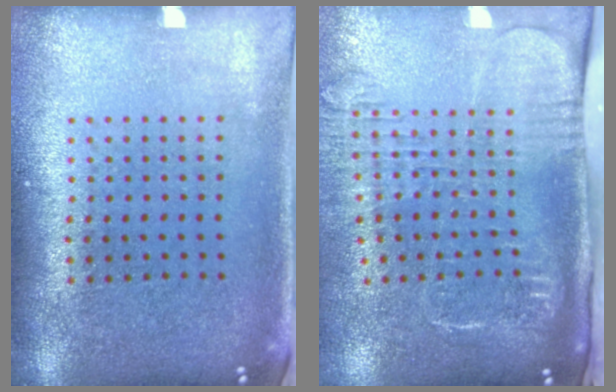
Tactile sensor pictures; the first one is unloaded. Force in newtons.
{"total": 2.7, "press": 2.0, "slide": 1.7}